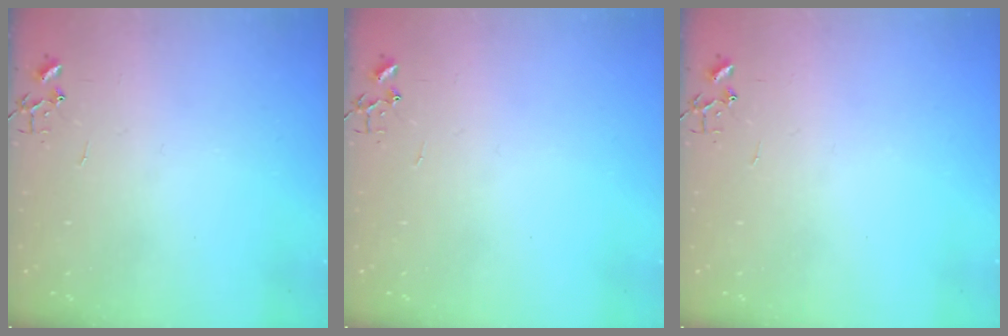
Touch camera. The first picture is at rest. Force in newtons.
{"total": 0.0}
{"total": 0.0}